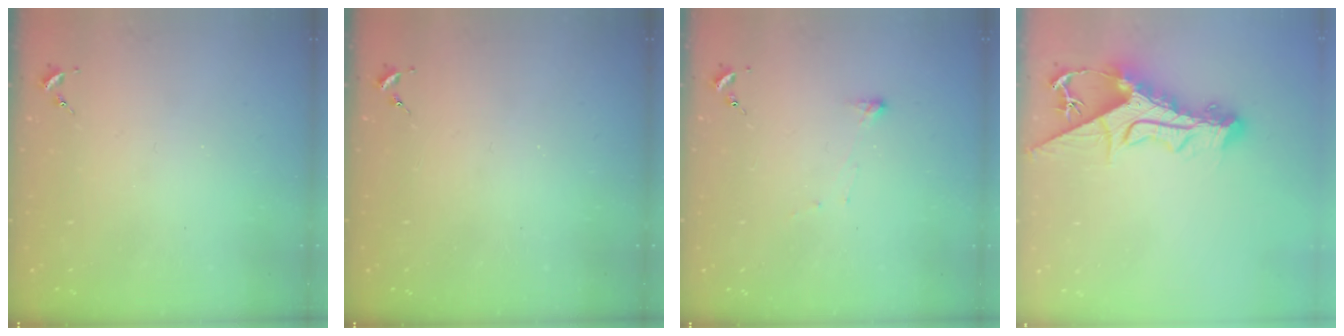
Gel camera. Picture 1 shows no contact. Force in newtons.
{"total": 0.0}
{"total": 3.7, "press": 3.7, "slide": 0.5}
{"total": 14.2, "press": 14.1, "slide": 1.3}